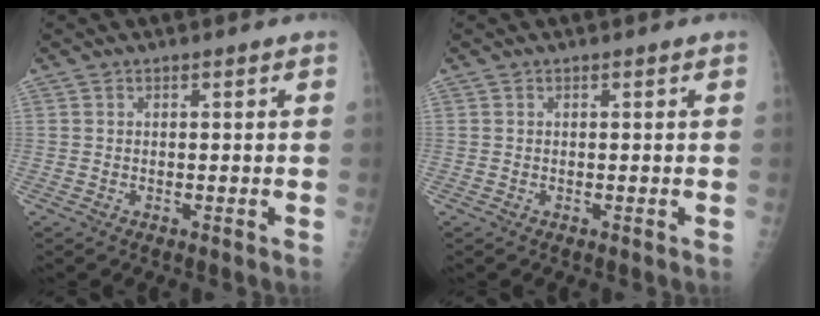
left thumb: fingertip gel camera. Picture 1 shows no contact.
{"total": 0.0}